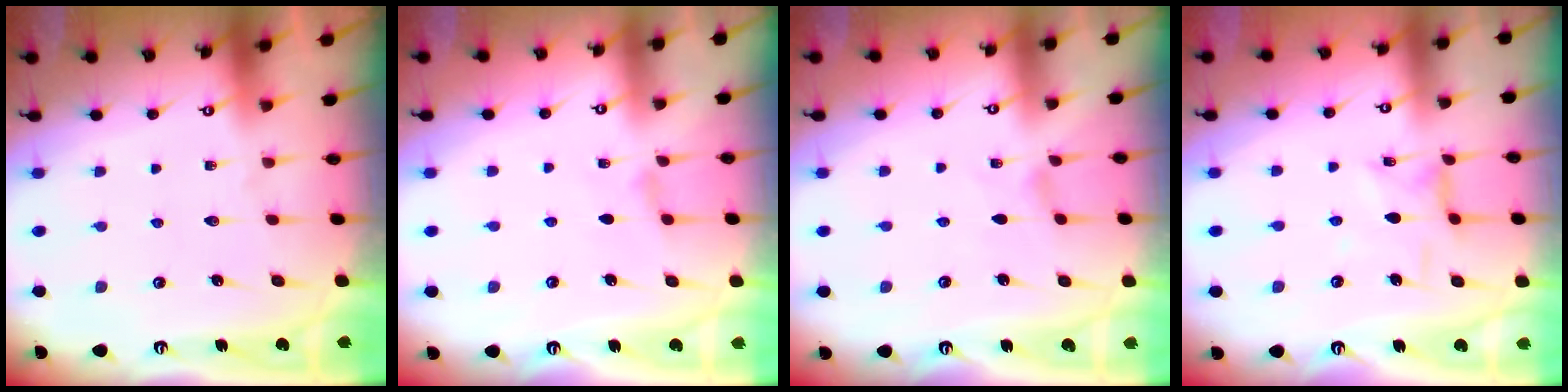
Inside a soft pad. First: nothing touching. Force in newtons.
{"total": 1.4, "press": 1.4, "slide": 0.4}
{"total": 0.0}
{"total": 2.8, "press": 2.8, "slide": 0.2}